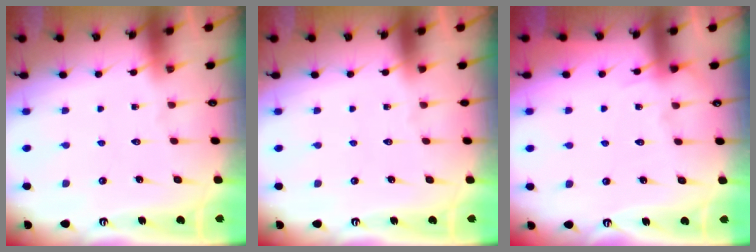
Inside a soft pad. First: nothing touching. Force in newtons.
{"total": 0.0}
{"total": 5.0, "press": 5.0, "slide": 0.6}